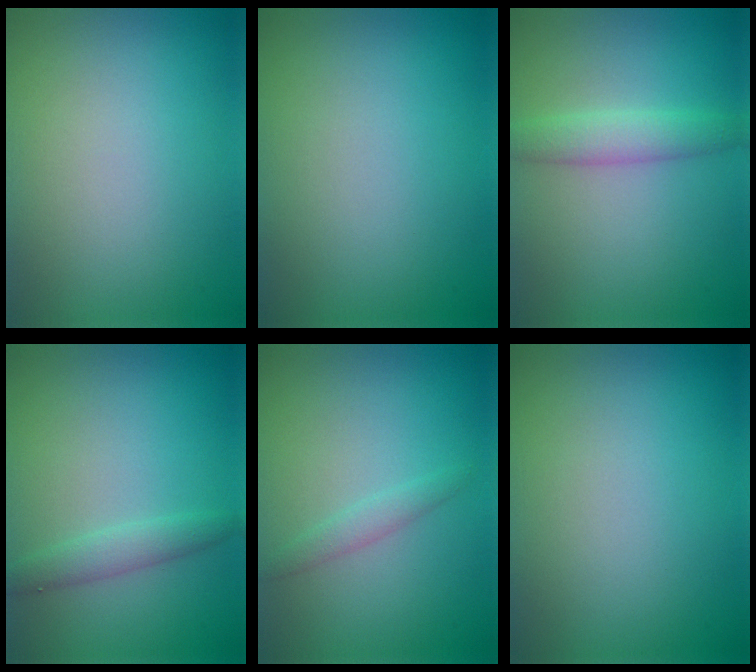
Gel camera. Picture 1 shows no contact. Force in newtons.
{"total": 0.0}
{"total": 2.8, "press": 2.8, "slide": 0.1}
{"total": 1.9, "press": 1.9, "slide": 0.1}
{"total": 1.2, "press": 1.2, "slide": 0.1}
{"total": 0.0}